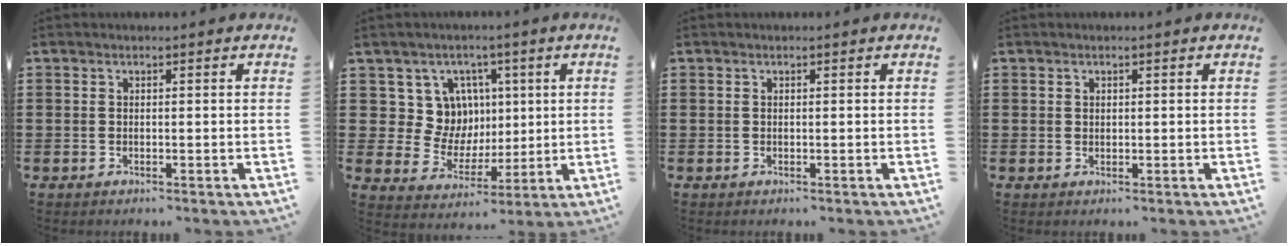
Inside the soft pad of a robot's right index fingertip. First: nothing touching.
{"total": 9.4, "force": [2.9, 8.6, 2.6], "torque": [-0.072, -0.009, 0.062]}
{"total": 0.0}
{"total": 0.6, "force": [0.3, 0.5, 0.1], "torque": [-0.004, 0.003, 0.006]}